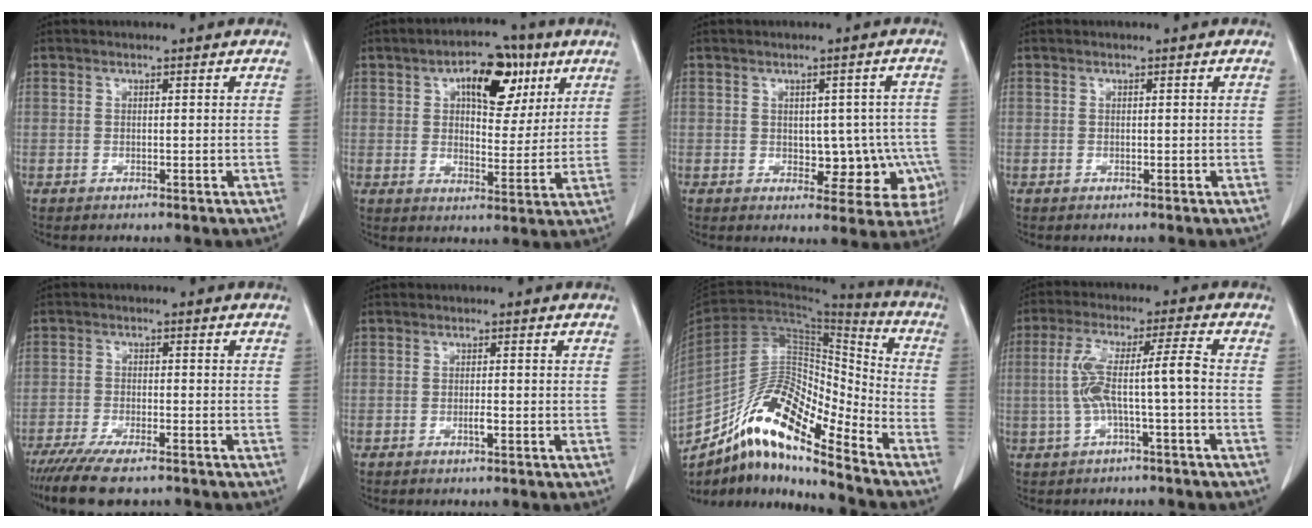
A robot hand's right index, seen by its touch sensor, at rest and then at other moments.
{"total": 11.2, "force": [5.1, 5.5, 8.2], "torque": [-0.115, 0.023, 0.079]}
{"total": 8.9, "force": [-1.5, 5.4, 6.9], "torque": [-0.057, 0.020, -0.007]}
{"total": 0.0}
{"total": 9.4, "force": [-7.4, 2.2, 5.4], "torque": [-0.082, -0.017, -0.120]}
{"total": 1.3, "force": [-0.5, 0.2, 1.2], "torque": [-0.022, 0.000, -0.008]}
{"total": 15.9, "force": [-11.9, 3.1, 10.0], "torque": [-0.178, 0.033, -0.211]}
{"total": 8.3, "force": [-1.1, 0.3, 8.2], "torque": [-0.165, 0.028, -0.020]}